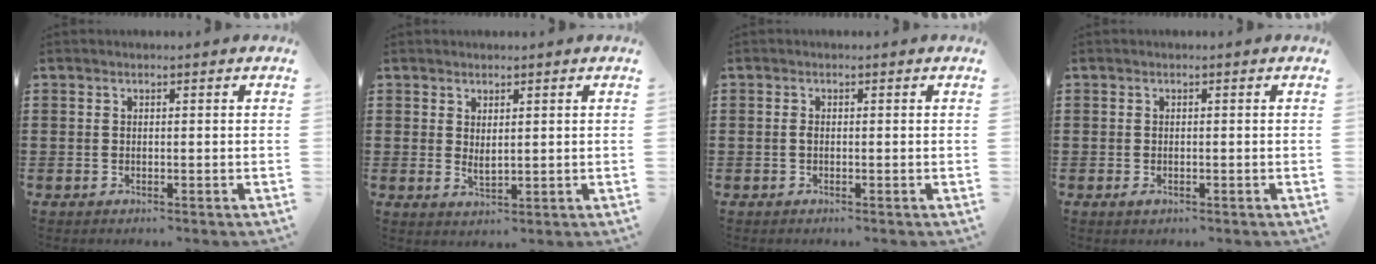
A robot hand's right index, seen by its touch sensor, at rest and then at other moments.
{"total": 2.2, "force": [1.1, 0.7, 1.7], "torque": [-0.033, 0.000, 0.021]}
{"total": 0.6, "force": [-0.1, 0.3, 0.6], "torque": [-0.014, -0.002, -0.002]}
{"total": 0.6, "force": [-0.3, 0.4, 0.4], "torque": [-0.008, -0.001, -0.006]}